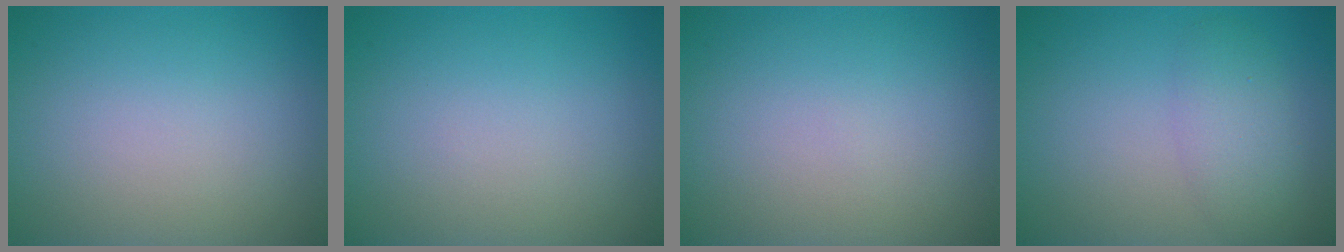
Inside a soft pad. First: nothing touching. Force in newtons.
{"total": 0.0}
{"total": 0.0}
{"total": 2.8, "press": 2.8, "slide": 0.0}